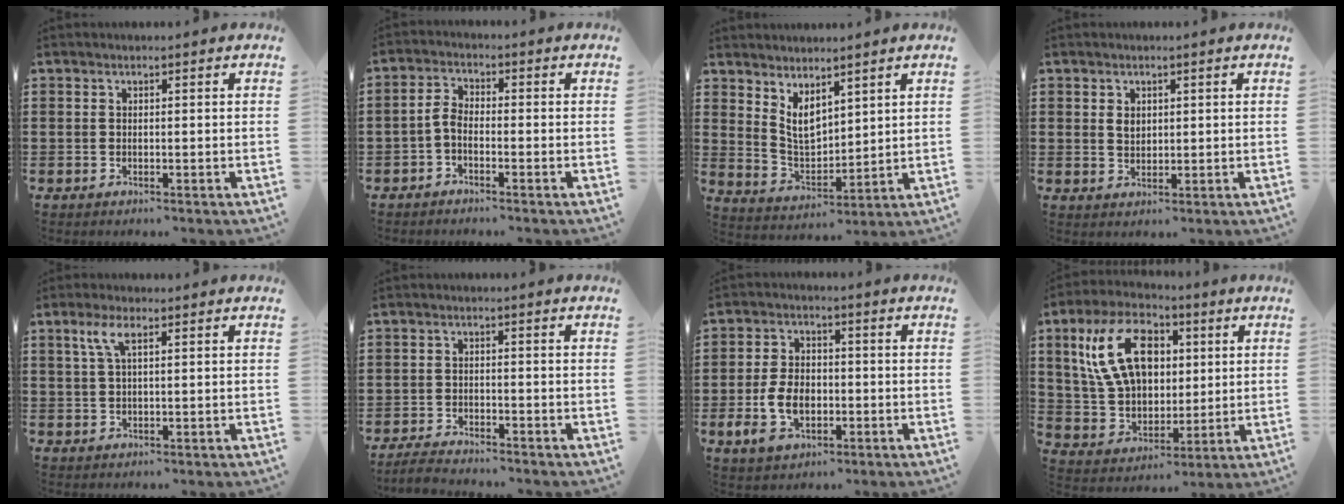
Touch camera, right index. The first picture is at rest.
{"total": 3.0, "force": [-1.5, 1.4, 2.2], "torque": [-0.057, 0.002, -0.033]}
{"total": 5.5, "force": [3.5, 2.9, 3.1], "torque": [-0.074, -0.006, 0.066]}
{"total": 2.0, "force": [0.8, 1.5, 1.2], "torque": [-0.026, 0.006, 0.014]}
{"total": 3.5, "force": [1.4, 1.0, 3.0], "torque": [-0.065, 0.009, 0.023]}
{"total": 2.9, "force": [-2.9, 0.3, 0.3], "torque": [-0.016, 0.001, -0.064]}
{"total": 7.3, "force": [-1.9, 4.7, 5.2], "torque": [-0.128, 0.002, -0.042]}
{"total": 14.2, "force": [4.1, 9.4, 9.9], "torque": [-0.216, 0.019, 0.071]}